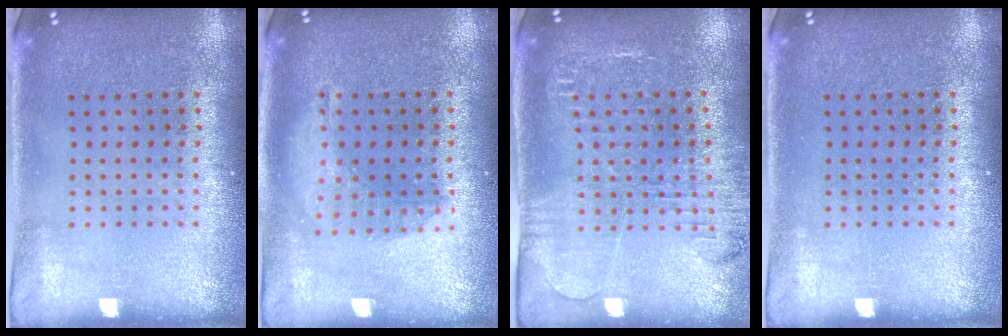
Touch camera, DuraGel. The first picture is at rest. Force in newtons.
{"total": 1.3, "press": 1.3, "slide": 0.4}
{"total": 2.0, "press": 2.0, "slide": 0.1}
{"total": 0.0}